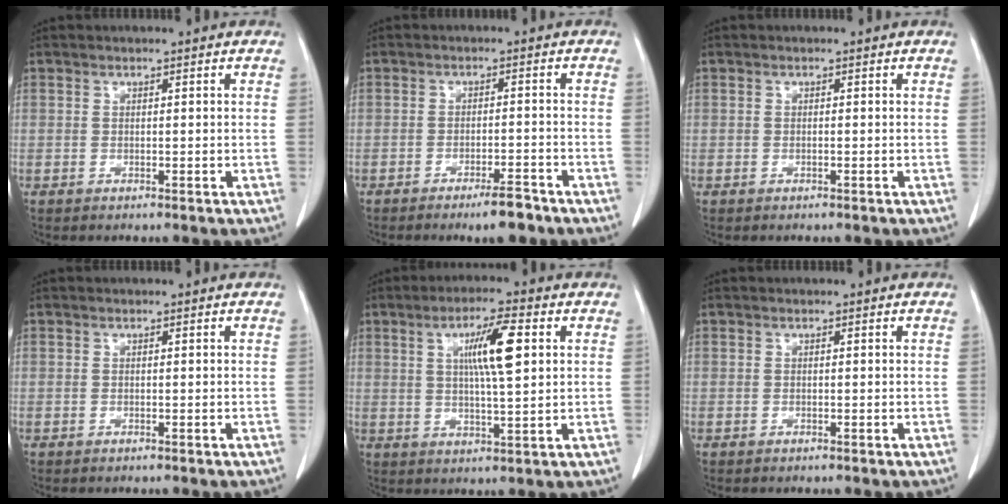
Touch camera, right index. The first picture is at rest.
{"total": 4.5, "force": [-3.4, 0.7, 2.8], "torque": [-0.045, -0.002, -0.052]}
{"total": 0.0}
{"total": 0.0}
{"total": 8.3, "force": [2.3, 0.8, 8.0], "torque": [-0.141, 0.004, 0.041]}
{"total": 0.0}